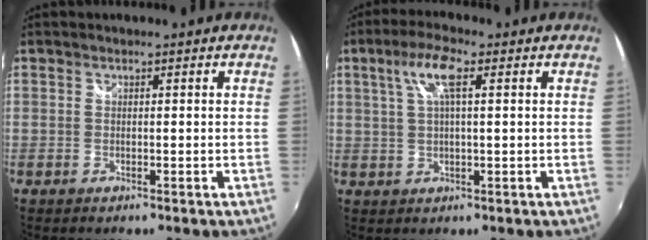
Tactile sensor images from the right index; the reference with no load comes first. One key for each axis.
{"total": 6.5, "fx": 2.3, "fy": 1.5, "fz": 5.9, "tx": -0.112, "ty": 0.010, "tz": 0.045}